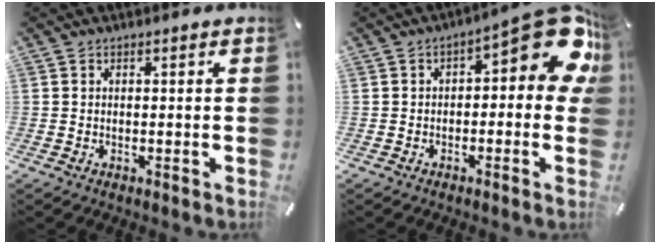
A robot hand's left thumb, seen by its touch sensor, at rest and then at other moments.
{"total": 13.8, "force": [4.9, 5.6, 11.6], "torque": [-0.135, -0.040, 0.079]}